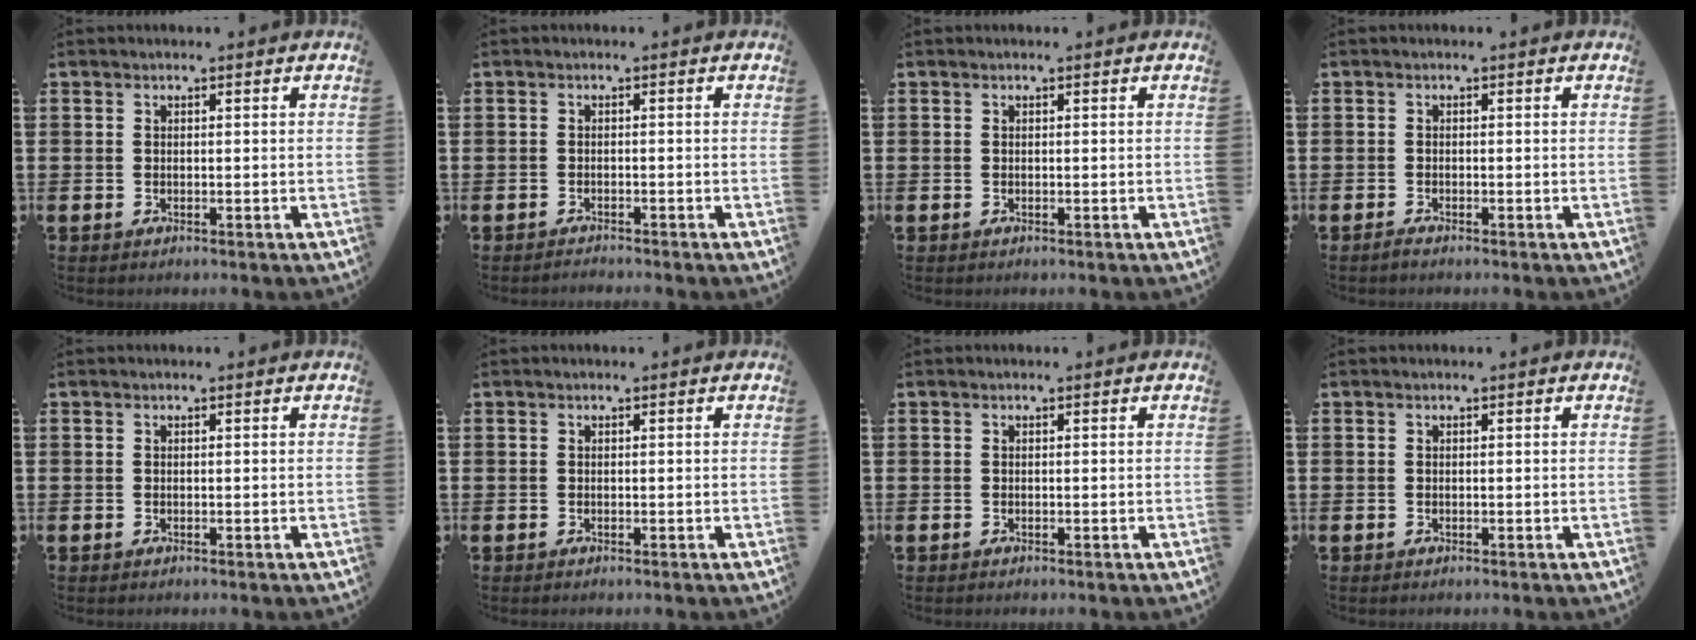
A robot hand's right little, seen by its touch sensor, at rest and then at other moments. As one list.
[{"total": 0.9, "force": [-0.9, -0.1, 0.0], "torque": [-0.001, 0.000, -0.018]}, {"total": 0.0}, {"total": 0.7, "force": [-0.5, 0.1, 0.5], "torque": [-0.009, -0.003, -0.010]}, {"total": 0.0}, {"total": 0.0}, {"total": 0.0}, {"total": 0.0}]